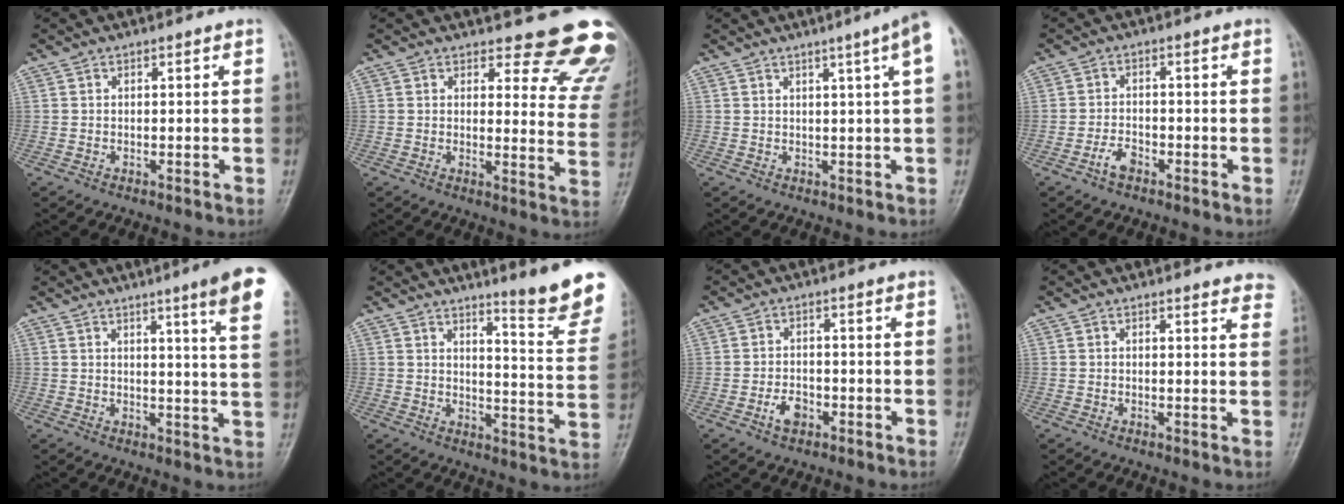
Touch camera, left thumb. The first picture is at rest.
{"total": 14.9, "force": [13.2, 5.2, 4.7], "torque": [0.013, -0.115, 0.122]}
{"total": 5.9, "force": [2.0, -0.4, 5.5], "torque": [-0.074, 0.008, 0.026]}
{"total": 3.0, "force": [-2.0, 1.6, 1.5], "torque": [-0.026, 0.016, -0.037]}
{"total": 11.7, "force": [6.6, 0.1, 9.7], "torque": [-0.119, -0.030, 0.068]}
{"total": 13.6, "force": [10.4, 1.2, 8.7], "torque": [-0.086, -0.086, 0.132]}
{"total": 3.6, "force": [-1.8, 2.4, 2.0], "torque": [-0.026, 0.012, -0.031]}
{"total": 5.6, "force": [5.1, 1.4, 1.7], "torque": [0.006, -0.020, 0.037]}